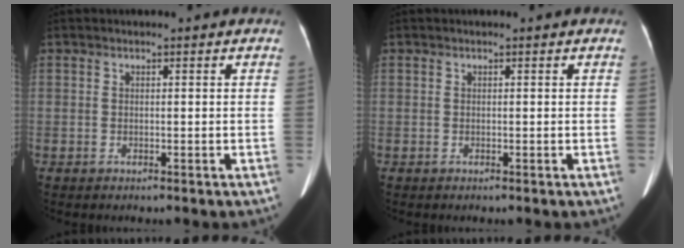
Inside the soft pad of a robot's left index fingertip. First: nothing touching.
{"total": 0.0}